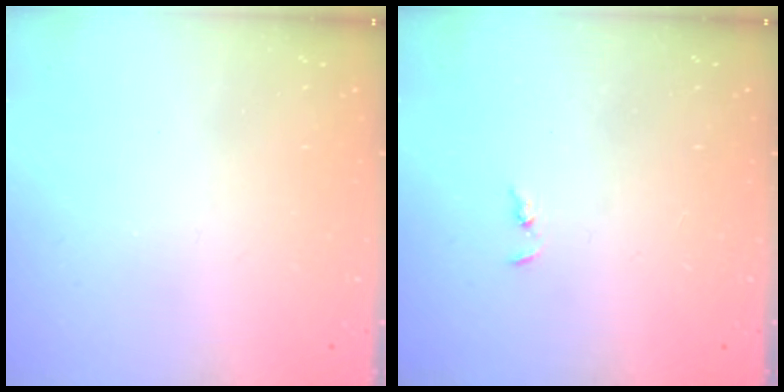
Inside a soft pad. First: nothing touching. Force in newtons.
{"total": 1.3, "press": 1.2, "slide": 0.3}